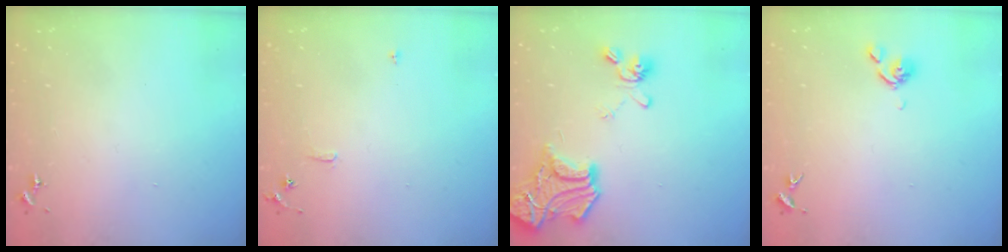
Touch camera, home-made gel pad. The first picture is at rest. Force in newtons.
{"total": 5.6, "press": 5.6, "slide": 0.6}
{"total": 19.7, "press": 19.6, "slide": 1.9}
{"total": 6.4, "press": 6.2, "slide": 1.3}